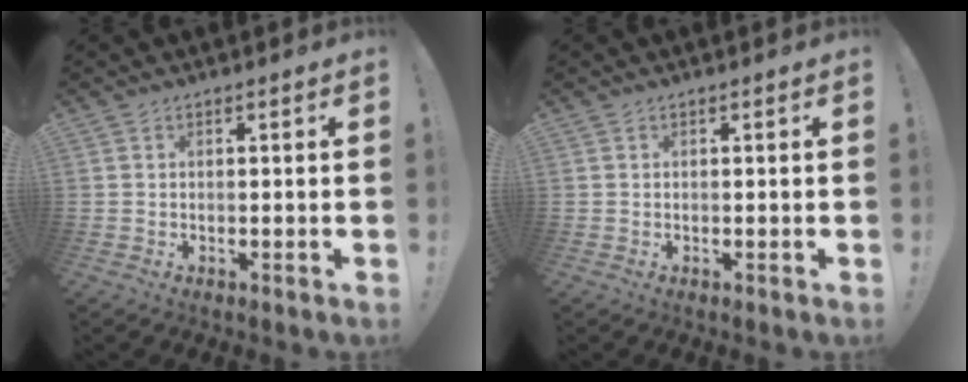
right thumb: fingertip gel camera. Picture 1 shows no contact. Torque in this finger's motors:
{"motor_torque": [0.04, 0.03, -0.04, 0.06, 0.02]}